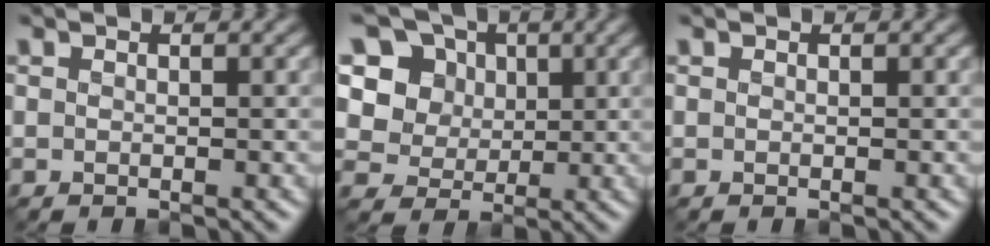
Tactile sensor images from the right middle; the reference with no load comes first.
{"total": 7.6, "force": [3.2, 6.2, 3.1], "torque": [-0.072, 0.002, 0.050]}
{"total": 0.0}